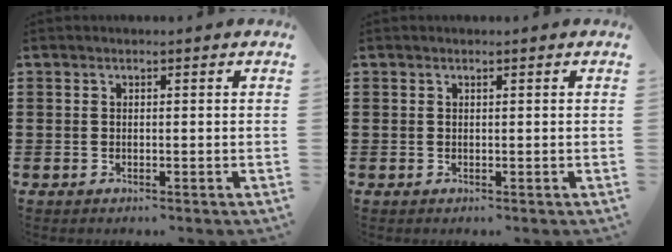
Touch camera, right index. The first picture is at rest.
{"total": 0.0}